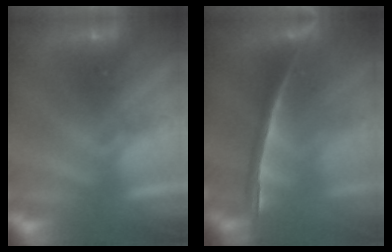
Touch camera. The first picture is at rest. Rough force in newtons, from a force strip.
{"total": 1.5}